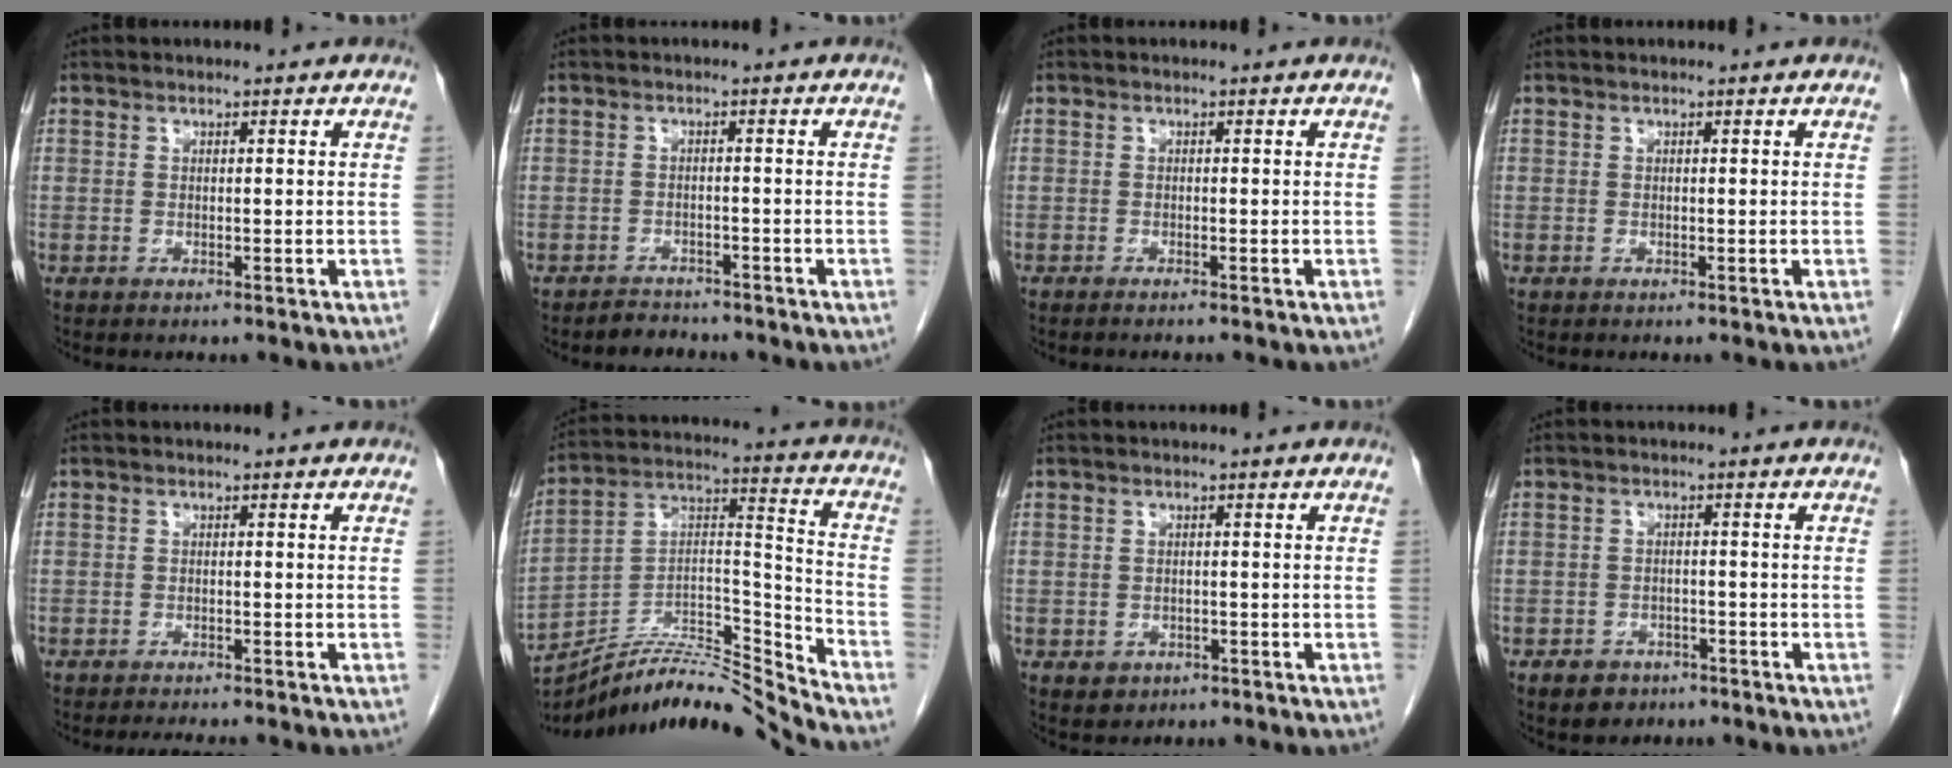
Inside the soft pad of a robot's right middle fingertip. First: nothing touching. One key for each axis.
{"total": 2.3, "fx": -2.1, "fy": 0.8, "fz": -0.3, "tx": 0.000, "ty": -0.001, "tz": -0.033}
{"total": 1.4, "fx": -1.2, "fy": -0.1, "fz": 0.7, "tx": -0.010, "ty": 0.000, "tz": -0.013}
{"total": 0.0}
{"total": 4.2, "fx": -3.8, "fy": 0.5, "fz": 1.7, "tx": -0.019, "ty": -0.007, "tz": -0.054}
{"total": 18.0, "fx": -17.5, "fy": -1.3, "fz": 4.1, "tx": -0.067, "ty": 0.052, "tz": -0.301}
{"total": 2.4, "fx": -1.2, "fy": 2.0, "fz": 0.6, "tx": -0.010, "ty": 0.005, "tz": -0.009}
{"total": 3.8, "fx": -2.4, "fy": 2.7, "fz": 1.0, "tx": -0.017, "ty": 0.007, "tz": -0.030}